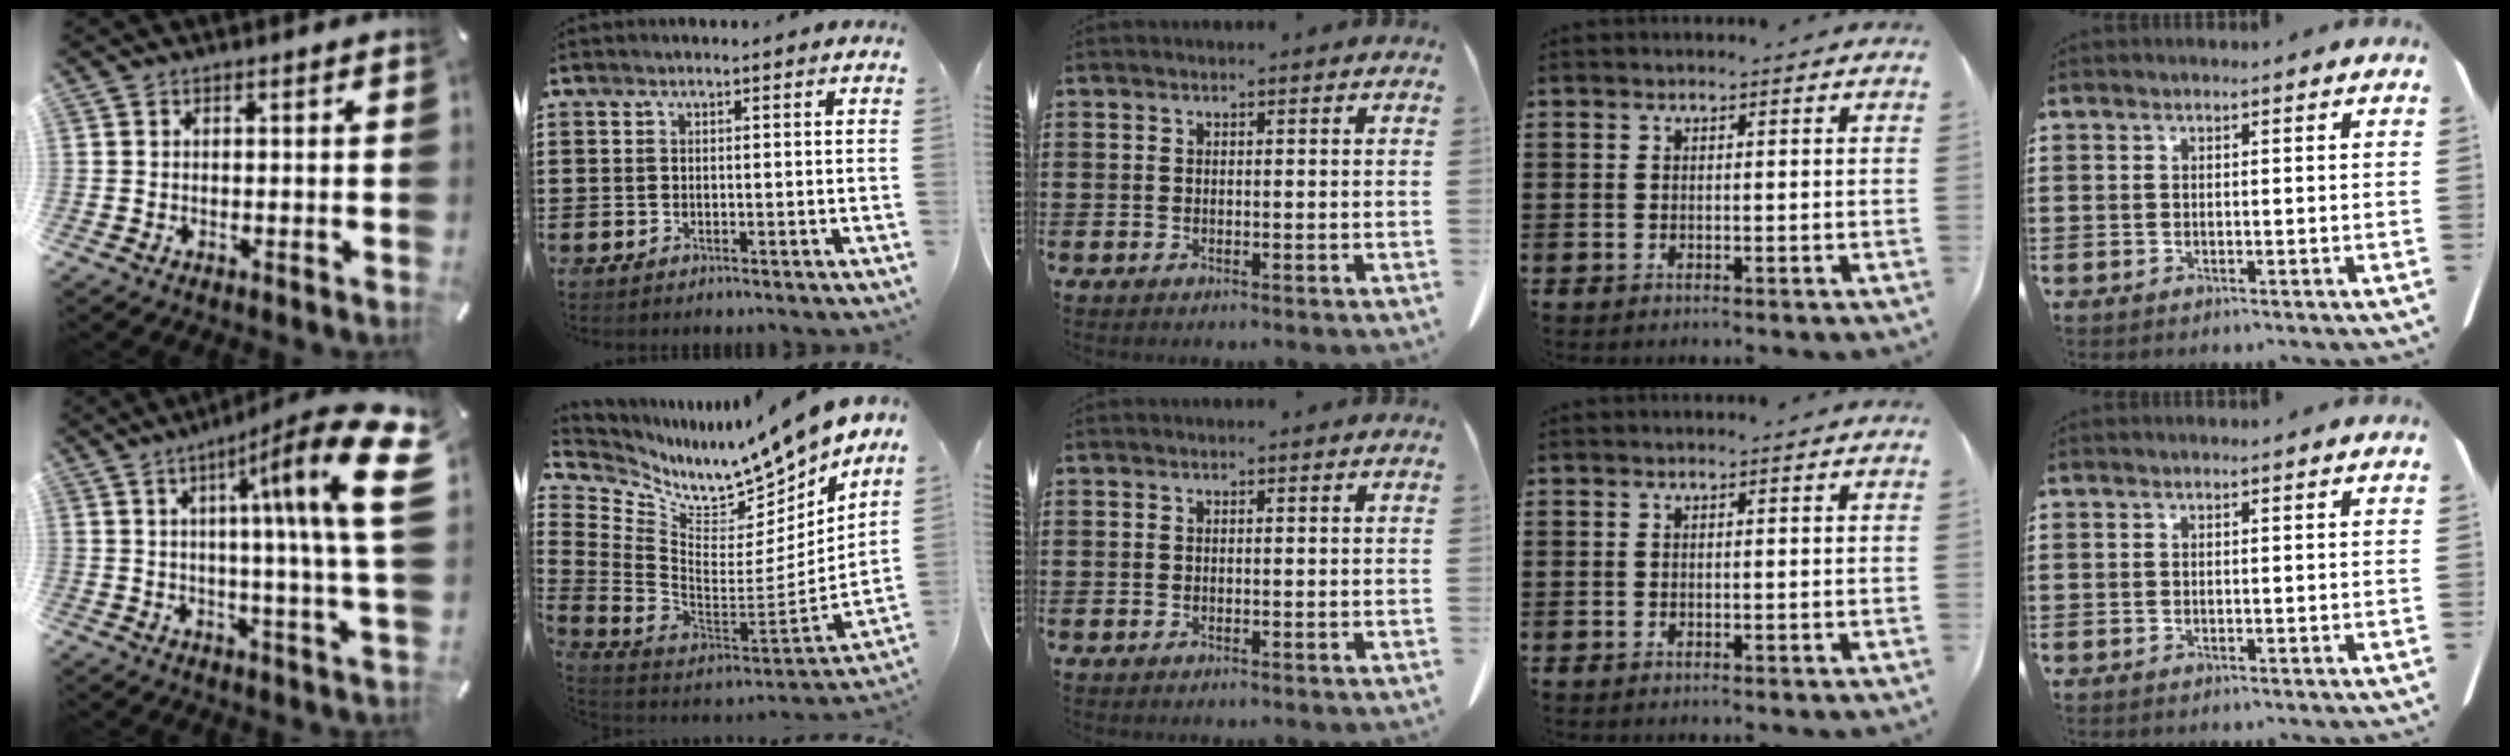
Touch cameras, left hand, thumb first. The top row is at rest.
{"thumb": {"total": 23.3, "force": [6.5, 1.6, 22.3], "torque": [-0.326, -0.050, 0.082]}, "index": {"total": 10.0, "force": [9.6, 1.5, 2.4], "torque": [-0.089, -0.089, 0.160]}}